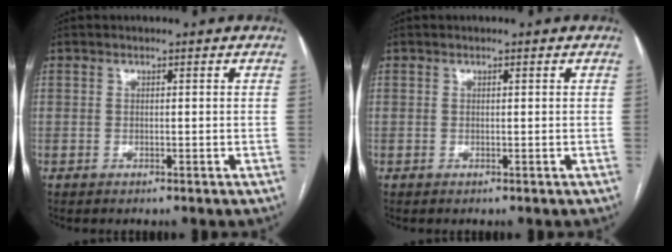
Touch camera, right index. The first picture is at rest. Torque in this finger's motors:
{"motor_torque": [0.08, 0.12, -0.02, 0.01]}